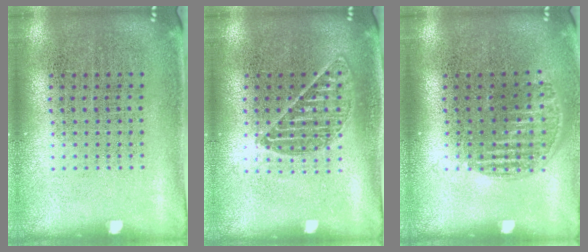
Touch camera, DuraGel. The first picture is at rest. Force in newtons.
{"total": 1.0, "press": 0.9, "slide": 0.4}
{"total": 1.2, "press": 1.0, "slide": 0.6}